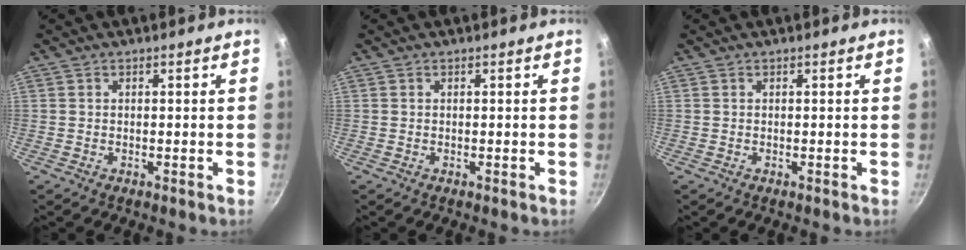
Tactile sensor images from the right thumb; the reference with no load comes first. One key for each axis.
{"total": 0.0}
{"total": 0.0}